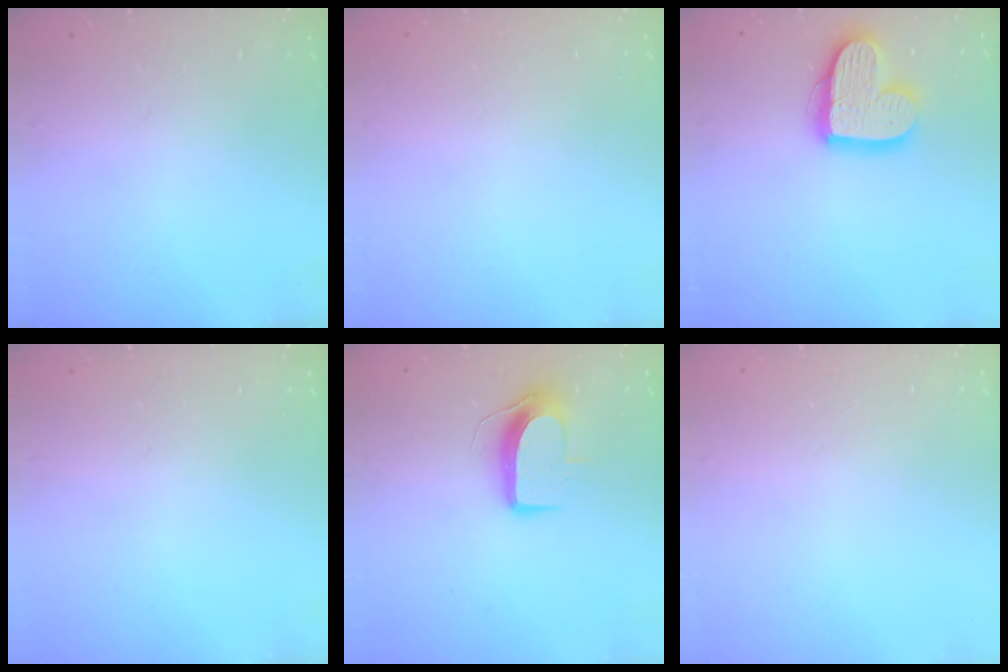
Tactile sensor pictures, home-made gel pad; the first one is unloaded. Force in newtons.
{"total": 0.0}
{"total": 15.7, "press": 15.7, "slide": 1.4}
{"total": 0.0}
{"total": 9.4, "press": 9.4, "slide": 0.3}
{"total": 0.0}